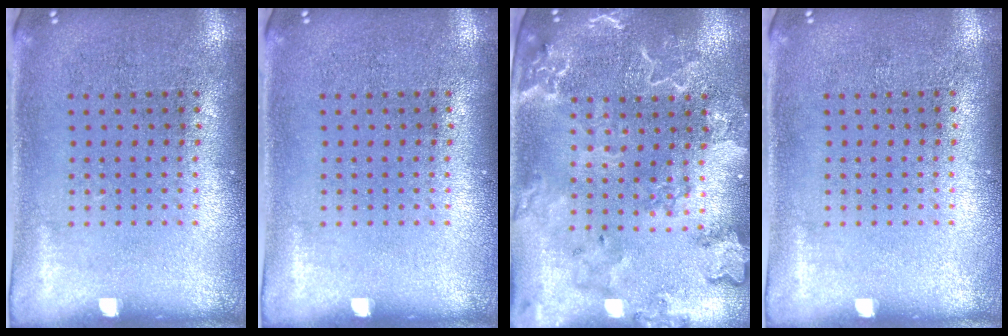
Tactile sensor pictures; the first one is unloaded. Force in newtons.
{"total": 0.0}
{"total": 2.7, "press": 2.5, "slide": 1.0}
{"total": 0.0}